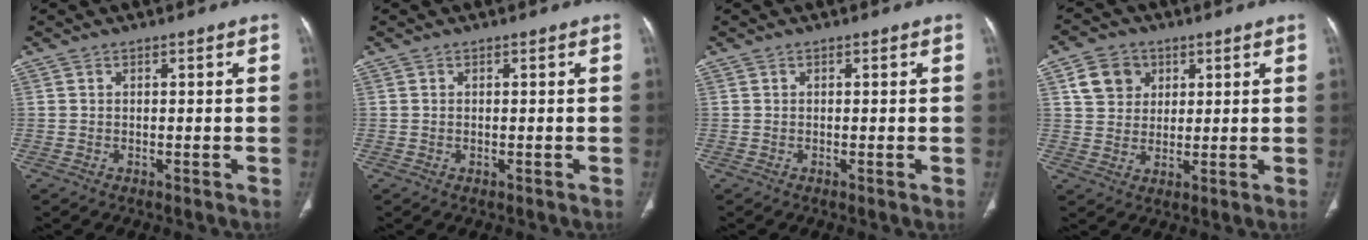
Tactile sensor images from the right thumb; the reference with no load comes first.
{"total": 0.0}
{"total": 0.6, "force": [0.0, 0.1, 0.6], "torque": [-0.013, -0.003, -0.001]}
{"total": 7.5, "force": [3.0, 6.3, 2.9], "torque": [-0.023, -0.005, 0.055]}